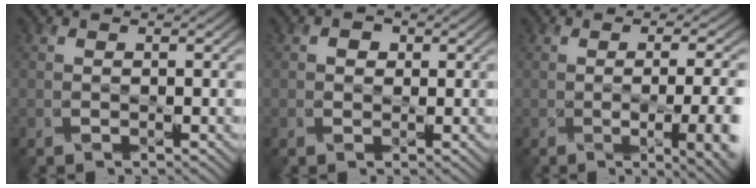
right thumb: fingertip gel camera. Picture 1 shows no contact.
{"total": 1.2, "force": [0.1, 1.2, 0.4], "torque": [-0.004, -0.002, 0.002]}
{"total": 9.1, "force": [-1.6, 3.3, 8.3], "torque": [-0.088, -0.012, -0.014]}